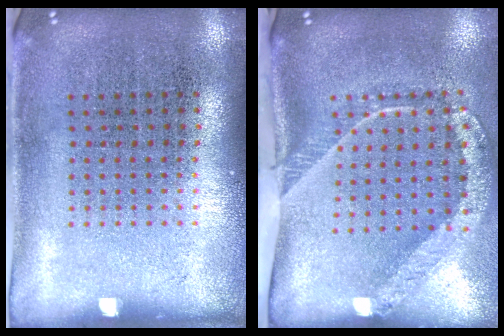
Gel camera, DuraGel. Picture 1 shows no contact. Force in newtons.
{"total": 2.4, "press": 1.6, "slide": 1.8}